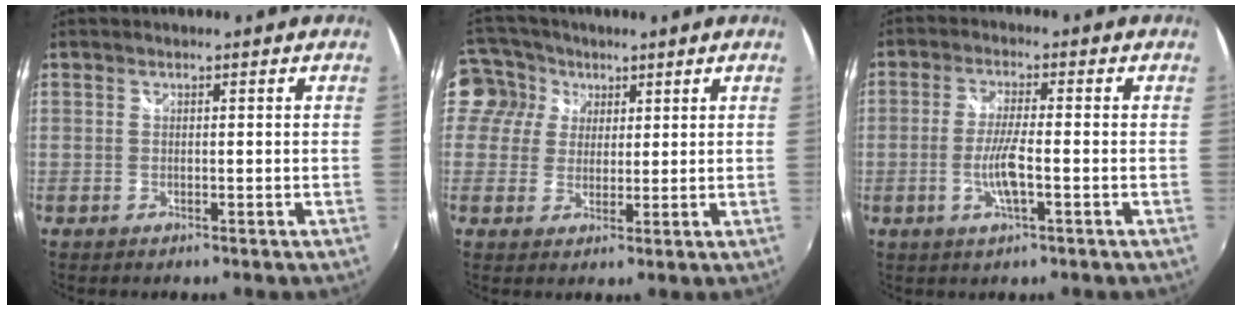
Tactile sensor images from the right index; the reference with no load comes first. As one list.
[{"total": 9.7, "force": [3.7, 8.6, 2.4], "torque": [-0.073, 0.029, 0.059]}, {"total": 5.8, "force": [-1.8, 0.5, 5.5], "torque": [-0.110, -0.006, -0.034]}]